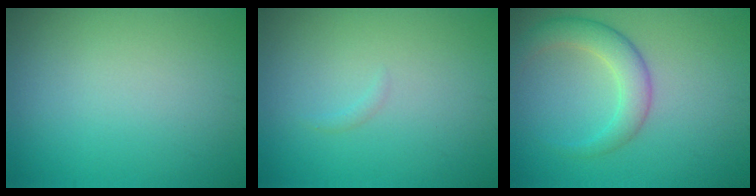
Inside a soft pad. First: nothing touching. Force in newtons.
{"total": 0.5, "press": 0.5, "slide": 0.1}
{"total": 3.6, "press": 3.6, "slide": 0.2}